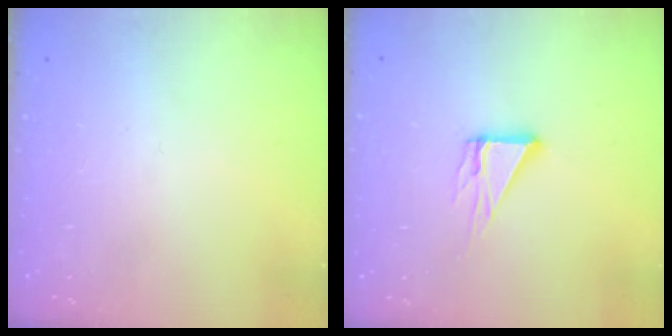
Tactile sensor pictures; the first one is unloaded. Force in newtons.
{"total": 5.5, "press": 5.5, "slide": 0.3}